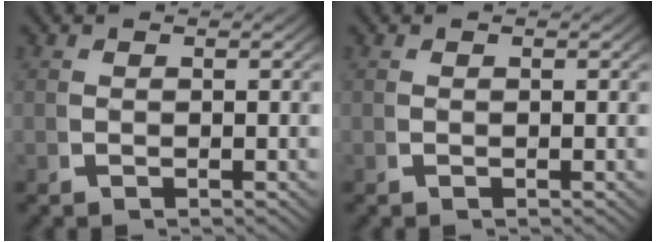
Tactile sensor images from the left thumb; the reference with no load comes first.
{"total": 0.0}